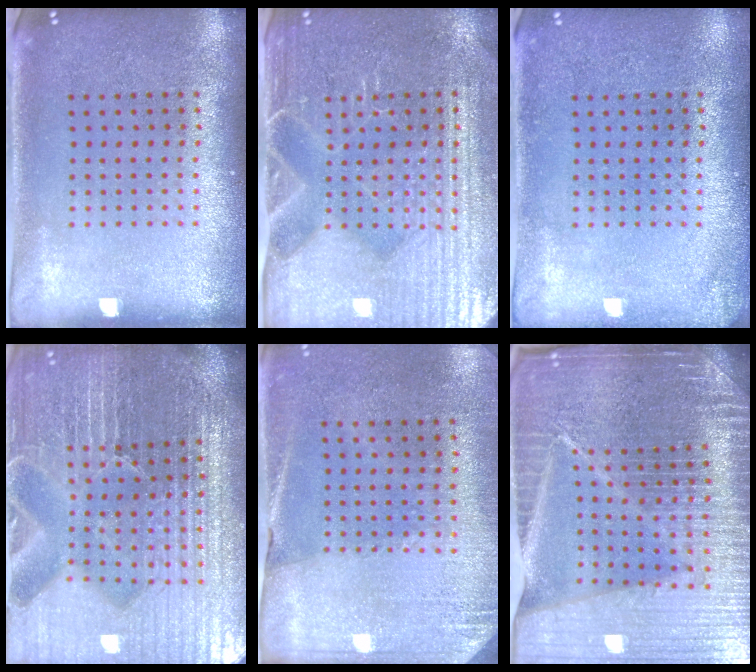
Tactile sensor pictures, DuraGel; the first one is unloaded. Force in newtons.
{"total": 4.7, "press": 4.5, "slide": 1.5}
{"total": 1.1, "press": 1.1, "slide": 0.1}
{"total": 6.9, "press": 6.1, "slide": 3.3}
{"total": 2.6, "press": 2.3, "slide": 1.1}
{"total": 6.5, "press": 5.7, "slide": 3.3}